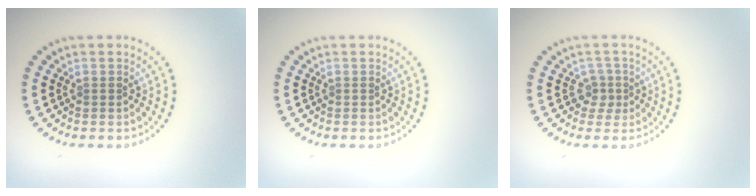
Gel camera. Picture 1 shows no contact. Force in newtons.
{"total": 0.0}
{"total": 1.7, "press": 1.3, "slide": 1.2}